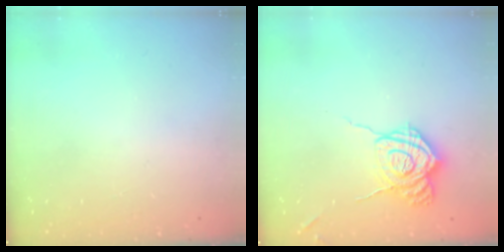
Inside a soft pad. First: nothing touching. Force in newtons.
{"total": 14.0, "press": 13.9, "slide": 0.8}